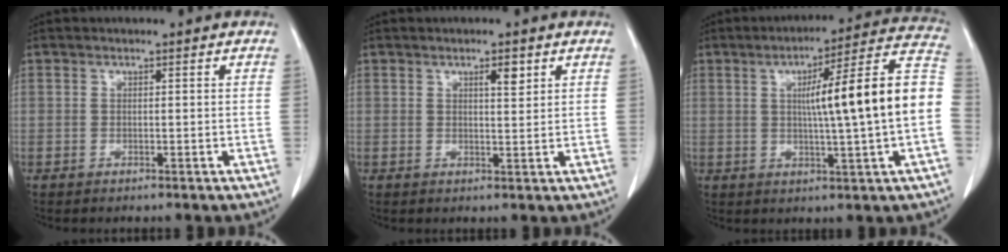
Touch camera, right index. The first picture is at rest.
{"total": 2.4, "force": [1.3, 0.5, 1.9], "torque": [-0.031, -0.004, 0.019]}
{"total": 16.9, "force": [0.4, -0.3, 16.9], "torque": [-0.237, 0.028, 0.001]}